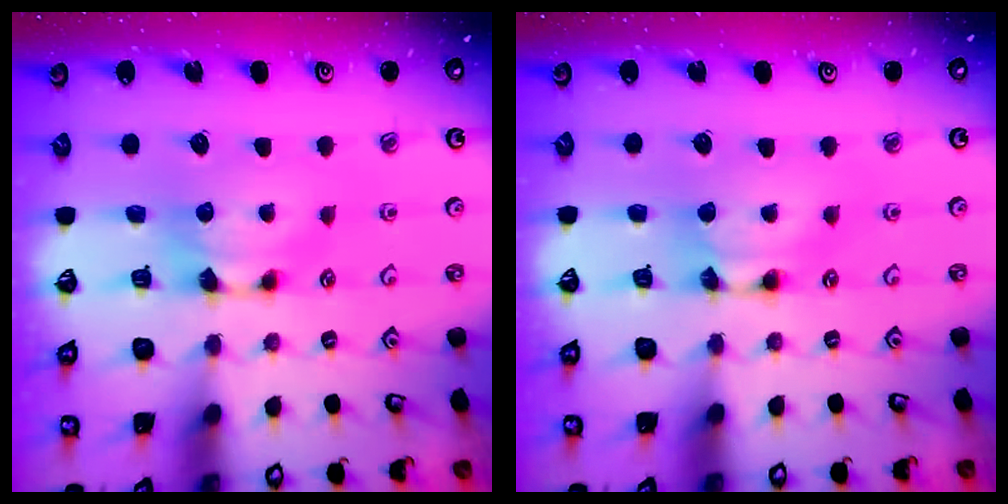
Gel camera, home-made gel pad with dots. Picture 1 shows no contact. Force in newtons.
{"total": 1.6, "press": 1.6, "slide": 0.1}